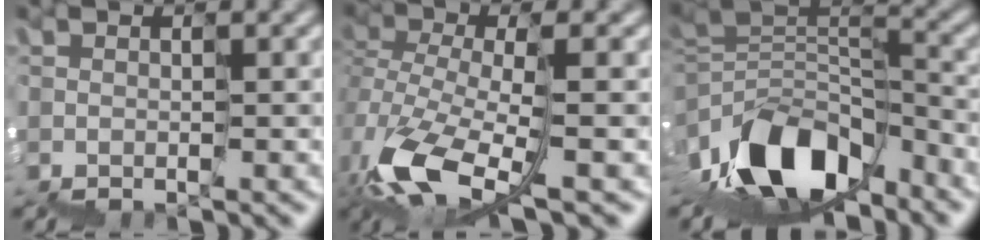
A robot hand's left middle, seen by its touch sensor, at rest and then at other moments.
{"total": 6.8, "force": [-3.1, 2.2, 5.7], "torque": [-0.139, -0.011, -0.054]}
{"total": 8.2, "force": [-5.0, 4.0, 5.2], "torque": [-0.089, 0.015, -0.083]}